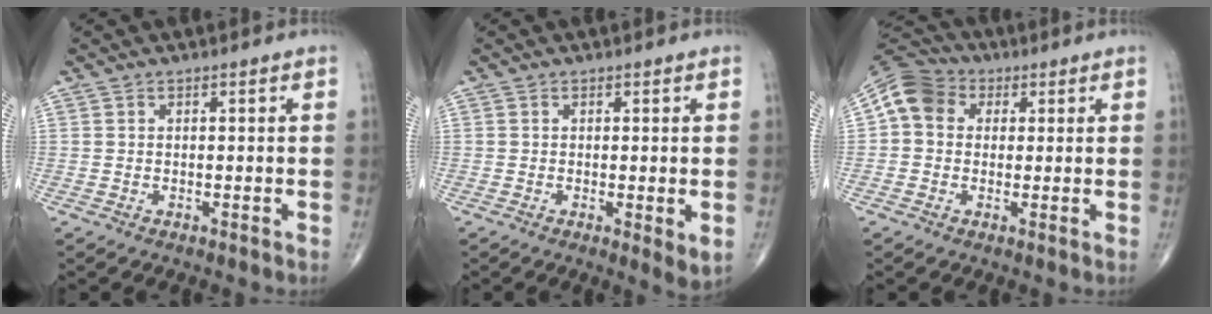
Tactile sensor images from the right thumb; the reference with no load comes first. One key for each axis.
{"total": 3.3, "fx": -0.4, "fy": 0.8, "fz": 3.2, "tx": -0.054, "ty": -0.015, "tz": -0.008}
{"total": 8.7, "fx": 1.7, "fy": 7.4, "fz": 4.3, "tx": -0.065, "ty": 0.020, "tz": 0.015}